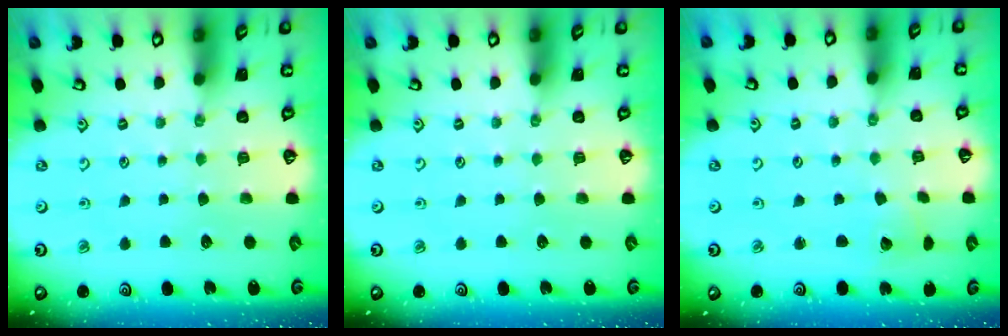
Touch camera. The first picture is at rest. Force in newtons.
{"total": 0.0}
{"total": 2.4, "press": 2.4, "slide": 0.3}